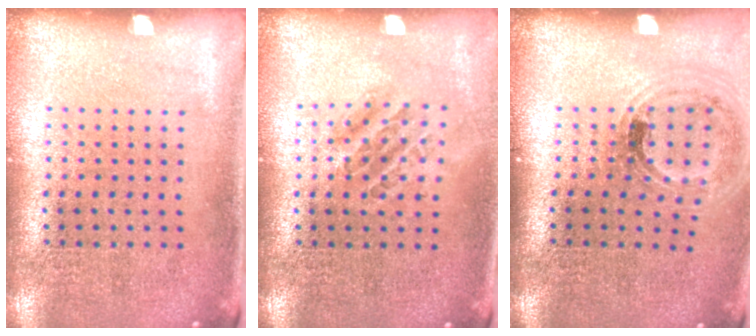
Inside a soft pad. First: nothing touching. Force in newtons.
{"total": 1.1, "press": 1.0, "slide": 0.4}
{"total": 1.0, "press": 1.0, "slide": 0.3}